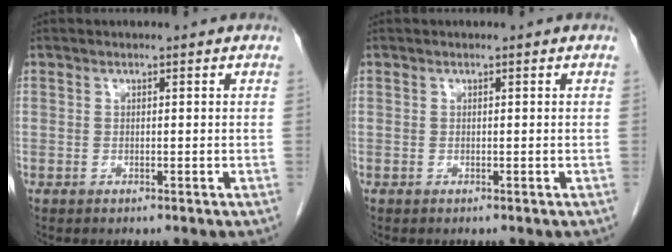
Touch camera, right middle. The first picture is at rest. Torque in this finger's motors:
{"motor_torque": [0.00, 0.00, 0.00, 0.00]}